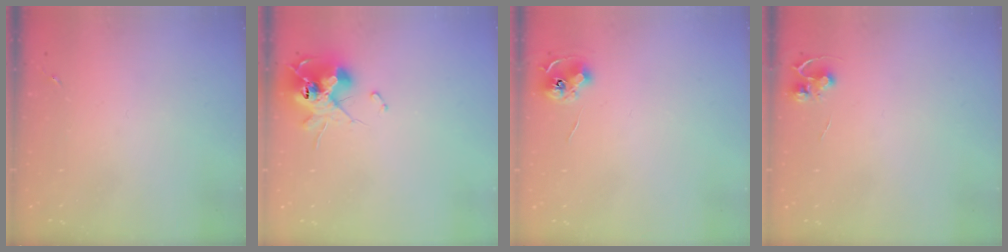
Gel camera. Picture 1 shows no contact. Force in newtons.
{"total": 13.8, "press": 13.8, "slide": 1.5}
{"total": 6.6, "press": 6.6, "slide": 0.3}
{"total": 5.7, "press": 5.6, "slide": 0.4}